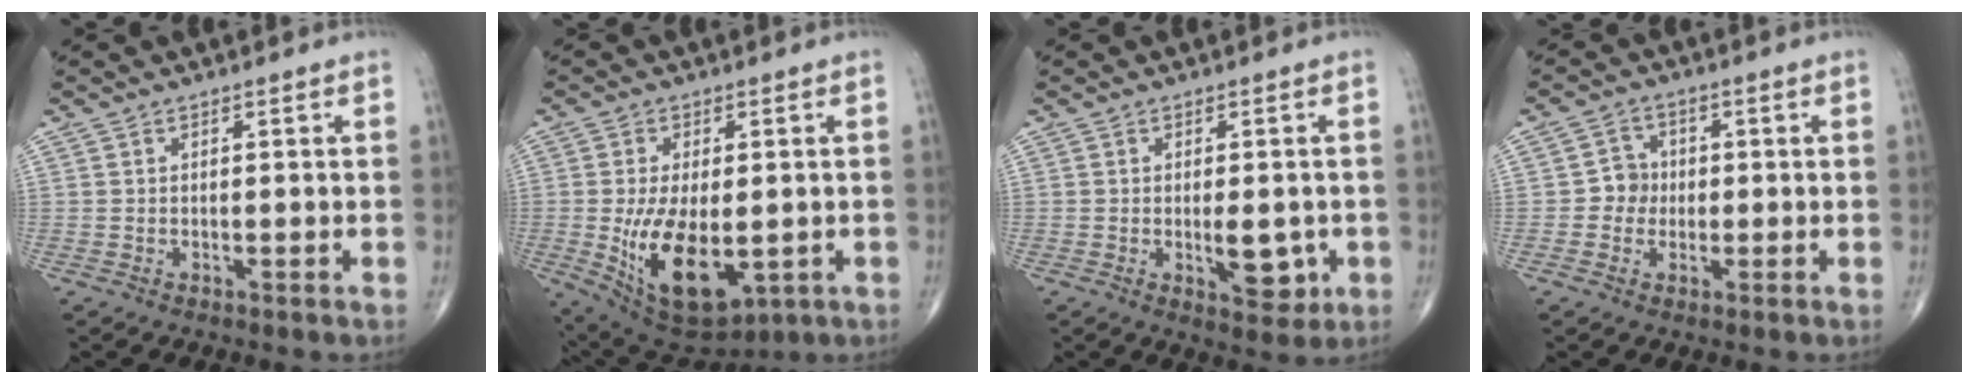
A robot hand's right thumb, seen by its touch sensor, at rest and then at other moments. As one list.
[{"total": 15.8, "force": [-2.9, 8.2, 13.2], "torque": [-0.227, -0.015, -0.024]}, {"total": 6.8, "force": [-1.4, 3.2, 5.8], "torque": [-0.063, -0.006, -0.012]}, {"total": 4.1, "force": [-0.4, 3.8, 1.3], "torque": [0.004, 0.011, -0.017]}]